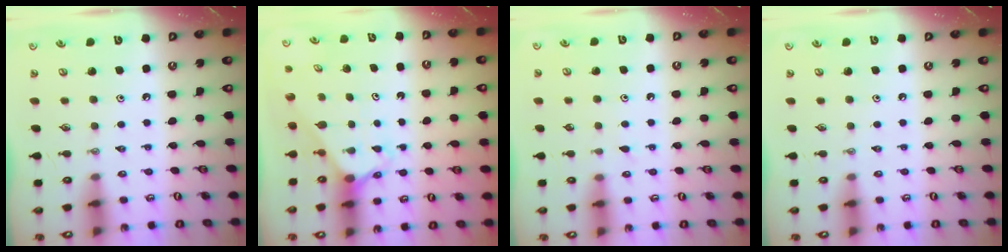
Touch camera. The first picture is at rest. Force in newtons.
{"total": 2.4, "press": 2.4, "slide": 0.3}
{"total": 4.3, "press": 4.2, "slide": 0.5}
{"total": 0.0}